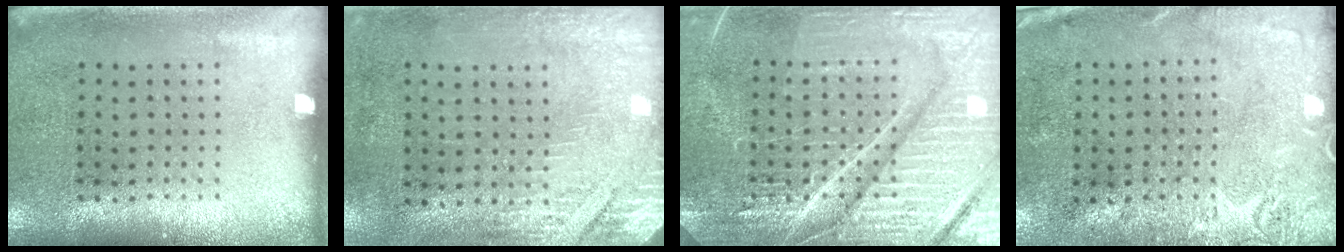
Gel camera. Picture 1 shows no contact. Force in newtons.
{"total": 2.9, "press": 2.5, "slide": 1.5}
{"total": 7.4, "press": 7.3, "slide": 1.0}
{"total": 2.6, "press": 2.1, "slide": 1.6}